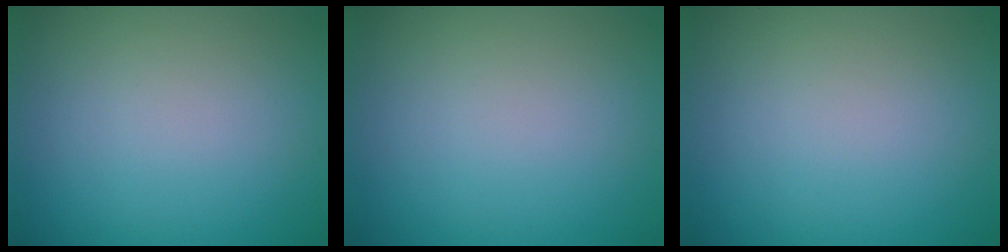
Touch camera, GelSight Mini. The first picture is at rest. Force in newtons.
{"total": 0.0}
{"total": 0.0}